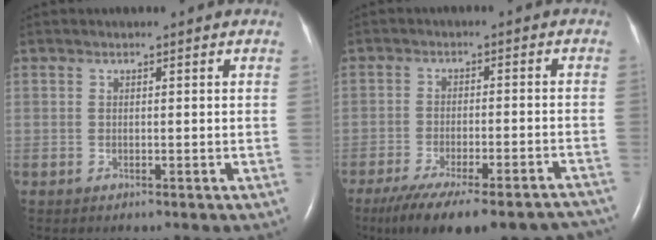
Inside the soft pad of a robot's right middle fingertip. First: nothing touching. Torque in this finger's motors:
{"motor_torque": [1.10, -1.04, 0.22, 0.12]}